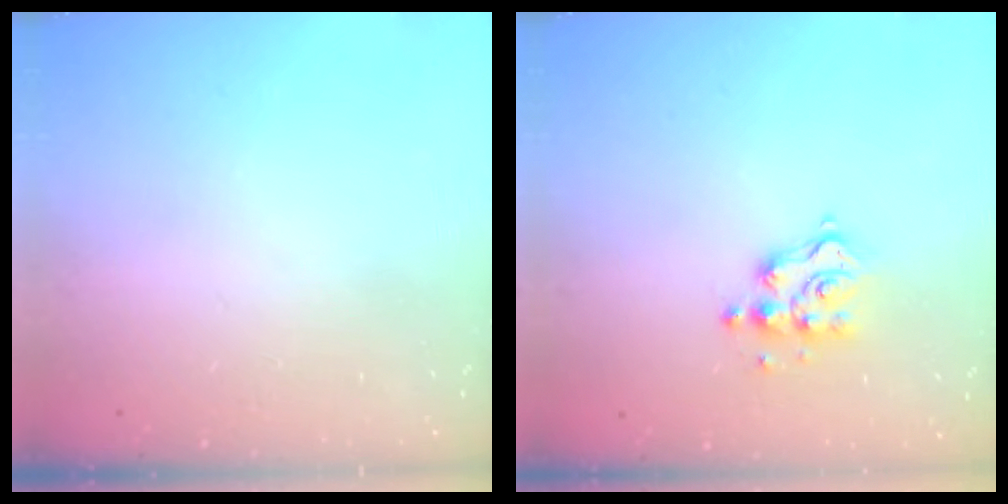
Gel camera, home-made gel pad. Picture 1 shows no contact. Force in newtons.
{"total": 7.3, "press": 7.3, "slide": 0.1}